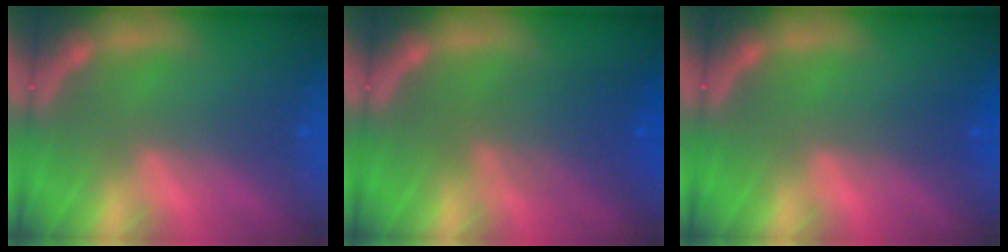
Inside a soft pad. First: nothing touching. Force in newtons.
{"total": 5.0}
{"total": 1.0}